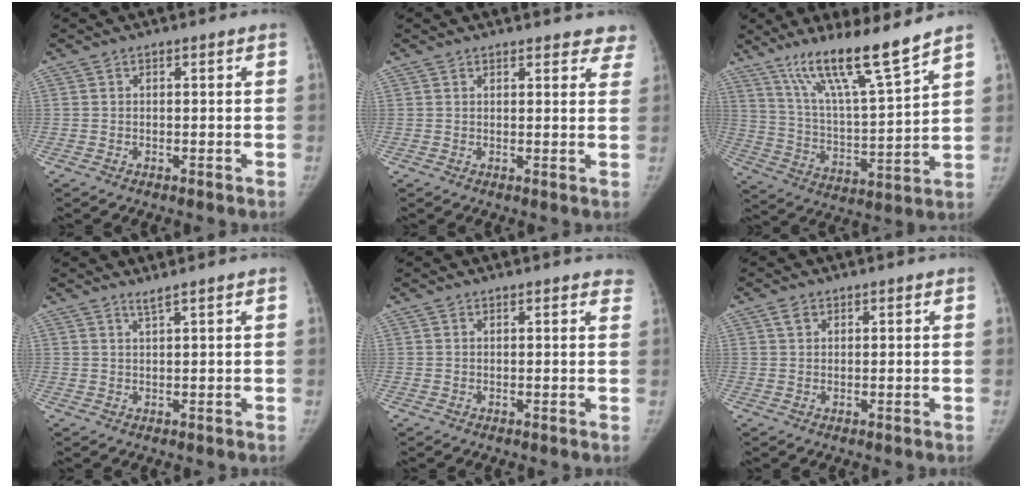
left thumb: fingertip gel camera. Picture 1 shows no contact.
{"total": 6.2, "force": [5.6, 2.3, 1.6], "torque": [0.027, -0.018, 0.044]}
{"total": 15.7, "force": [11.8, 0.9, 10.3], "torque": [-0.170, -0.071, 0.217]}
{"total": 1.3, "force": [1.1, -0.3, 0.7], "torque": [-0.017, -0.010, 0.022]}
{"total": 3.1, "force": [2.7, 1.1, 1.1], "torque": [0.009, -0.003, 0.016]}
{"total": 1.6, "force": [0.9, 1.1, 0.7], "torque": [-0.008, 0.002, 0.014]}